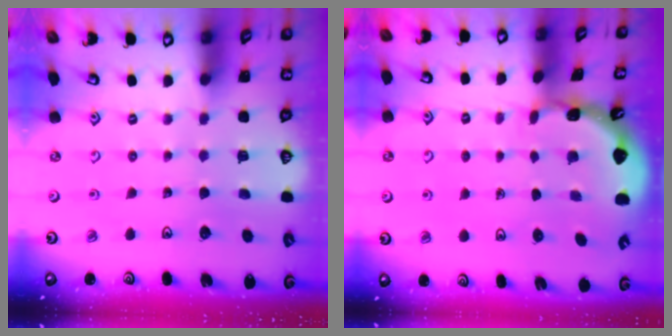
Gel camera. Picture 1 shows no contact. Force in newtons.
{"total": 1.6, "press": 1.6, "slide": 0.2}